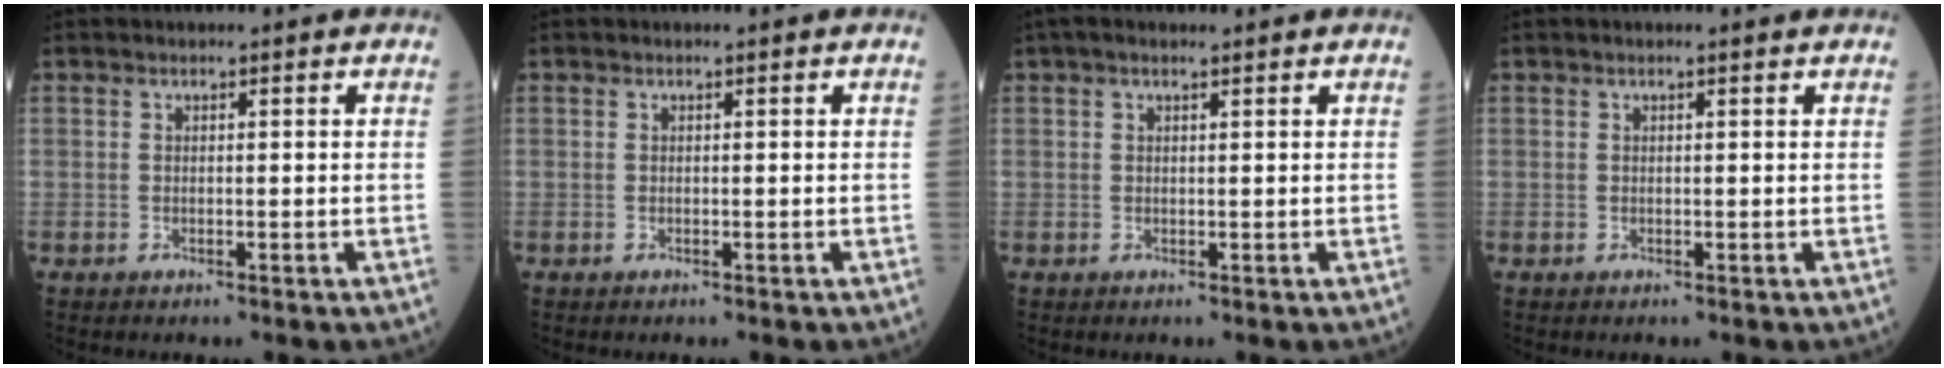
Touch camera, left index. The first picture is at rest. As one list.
[{"total": 0.0}, {"total": 3.0, "force": [2.1, 0.4, 2.1], "torque": [-0.042, 0.027, 0.036]}, {"total": 0.9, "force": [0.7, -0.1, 0.5], "torque": [-0.012, 0.007, 0.012]}]